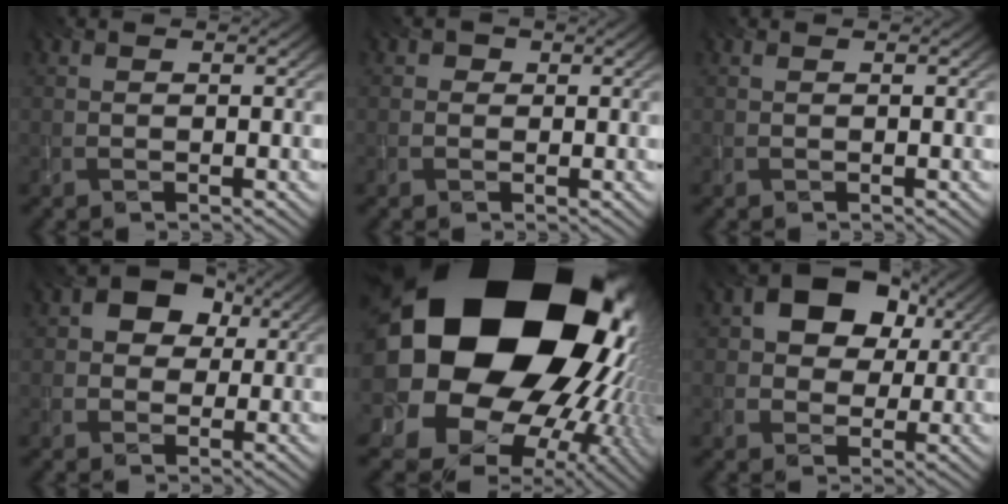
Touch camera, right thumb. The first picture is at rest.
{"total": 1.0, "force": [0.1, 1.0, 0.2], "torque": [0.003, 0.002, -0.005]}
{"total": 0.0}
{"total": 6.5, "force": [1.8, 5.2, 3.3], "torque": [-0.067, 0.022, 0.006]}
{"total": 26.9, "force": [6.8, 21.9, 14.0], "torque": [-0.310, -0.047, 0.122]}
{"total": 9.7, "force": [3.4, 7.3, 5.4], "torque": [-0.104, 0.028, 0.038]}